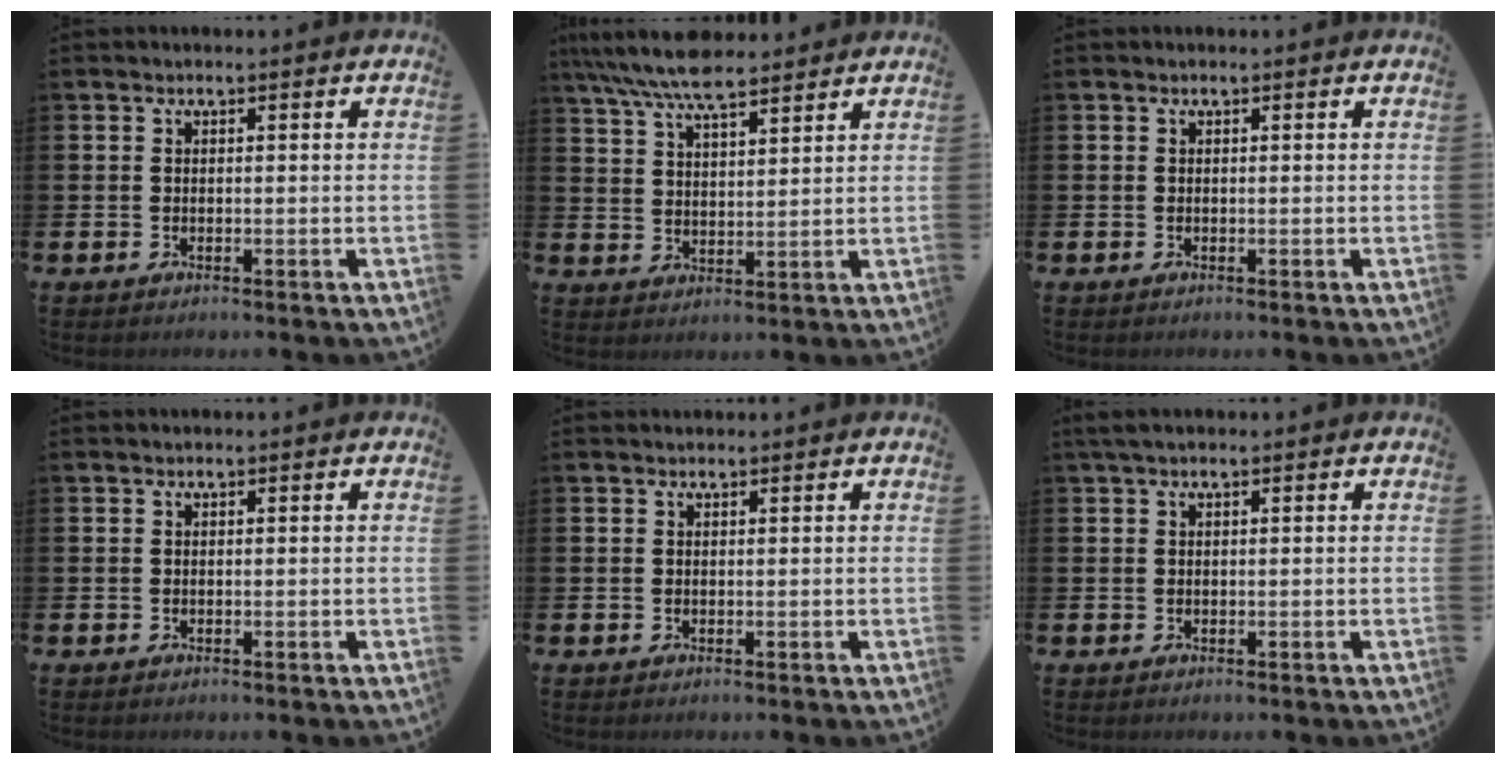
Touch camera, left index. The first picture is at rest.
{"total": 7.1, "force": [6.6, 1.4, 2.4], "torque": [-0.062, -0.026, 0.119]}
{"total": 0.0}
{"total": 0.0}
{"total": 0.7, "force": [0.7, 0.2, 0.0], "torque": [0.012, -0.004, 0.011]}
{"total": 1.5, "force": [1.0, 0.4, 1.0], "torque": [-0.015, 0.004, 0.017]}